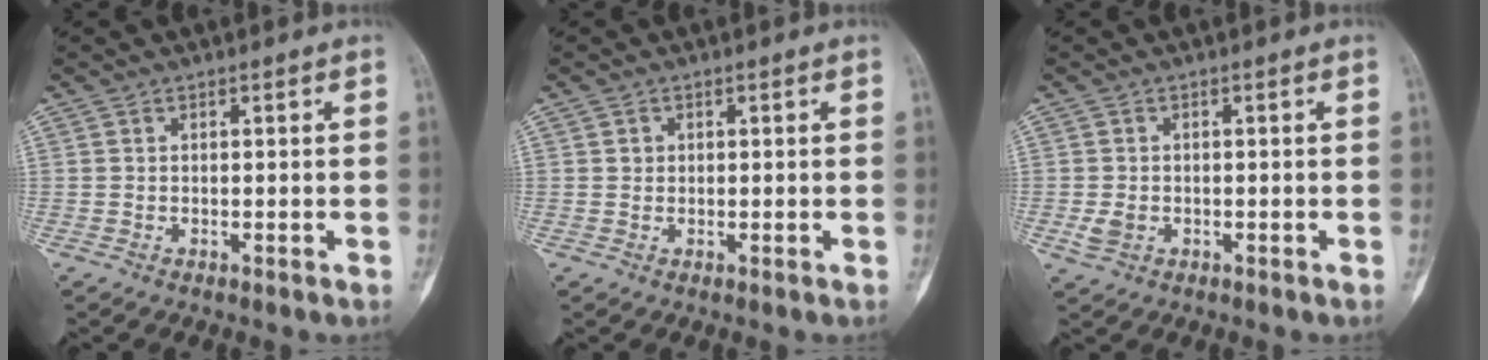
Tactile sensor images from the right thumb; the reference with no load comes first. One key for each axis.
{"total": 1.2, "fx": 0.3, "fy": 1.1, "fz": 0.3, "tx": 0.000, "ty": 0.001, "tz": 0.004}
{"total": 2.6, "fx": -0.6, "fy": 2.0, "fz": 1.5, "tx": -0.029, "ty": 0.001, "tz": -0.007}